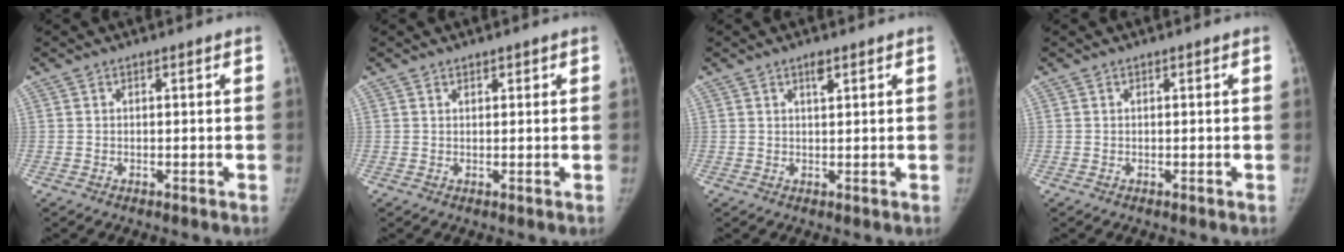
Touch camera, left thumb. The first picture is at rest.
{"total": 0.8, "force": [0.6, 0.5, 0.2], "torque": [0.008, -0.003, 0.006]}
{"total": 1.9, "force": [1.2, 0.6, 1.3], "torque": [-0.020, -0.004, 0.020]}
{"total": 0.0}